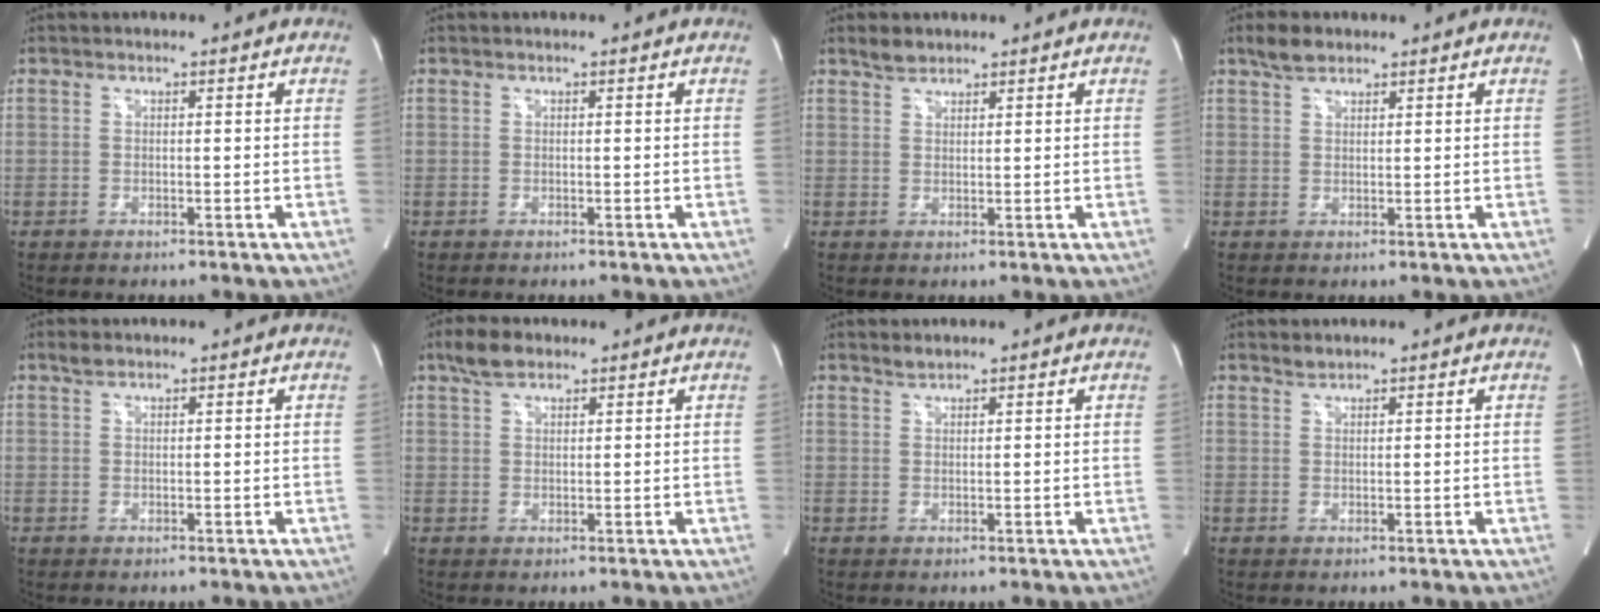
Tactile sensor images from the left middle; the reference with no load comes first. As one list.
[{"total": 0.0}, {"total": 2.1, "force": [1.8, 0.8, 0.5], "torque": [-0.015, 0.004, 0.035]}, {"total": 2.9, "force": [2.3, 1.2, 1.3], "torque": [-0.033, 0.008, 0.045]}, {"total": 1.0, "force": [0.8, 0.3, 0.4], "torque": [-0.011, 0.007, 0.018]}, {"total": 3.7, "force": [2.7, 1.6, 1.9], "torque": [-0.046, 0.011, 0.054]}, {"total": 0.8, "force": [0.8, -0.1, 0.1], "torque": [-0.008, 0.001, 0.018]}, {"total": 1.0, "force": [1.0, 0.0, 0.0], "torque": [-0.008, 0.000, 0.022]}]